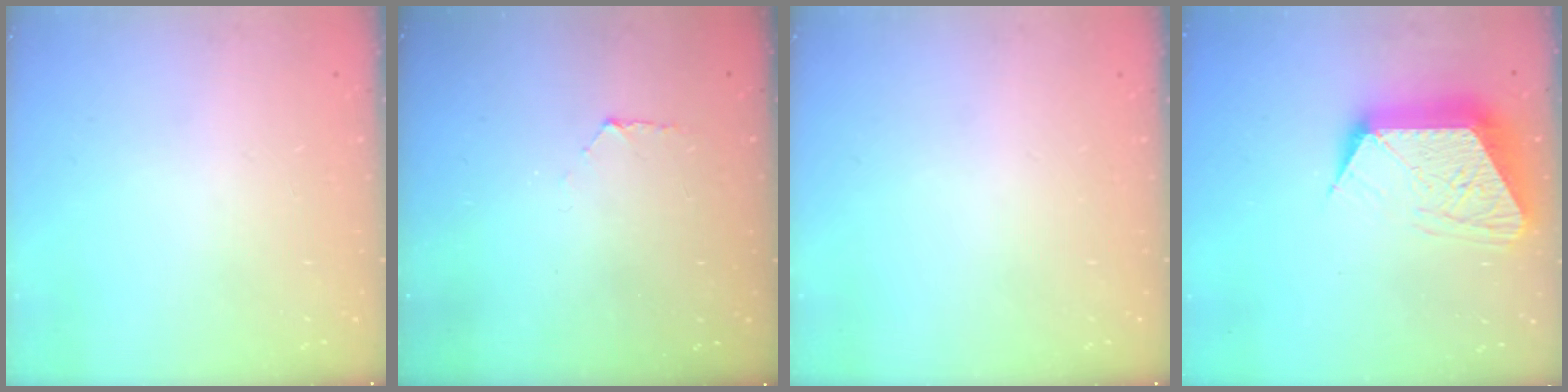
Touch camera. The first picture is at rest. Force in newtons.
{"total": 5.1, "press": 5.0, "slide": 0.5}
{"total": 0.0}
{"total": 16.4, "press": 16.3, "slide": 1.1}